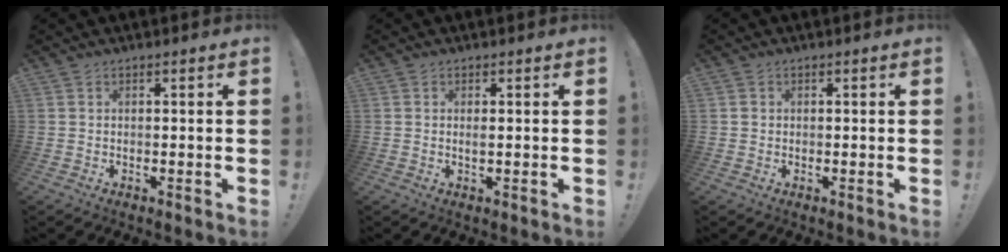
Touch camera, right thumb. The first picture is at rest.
{"total": 1.0, "force": [0.1, 0.2, 1.0], "torque": [-0.014, -0.003, 0.000]}
{"total": 1.0, "force": [0.1, 1.0, 0.0], "torque": [-0.008, 0.006, 0.004]}